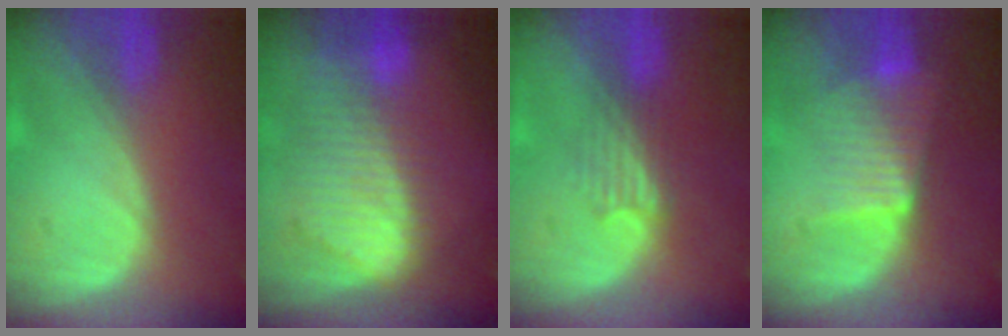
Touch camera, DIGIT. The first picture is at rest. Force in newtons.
{"total": 9.2, "press": 8.1, "slide": 4.4}
{"total": 3.2, "press": 2.9, "slide": 1.4}
{"total": 6.7, "press": 6.2, "slide": 2.4}